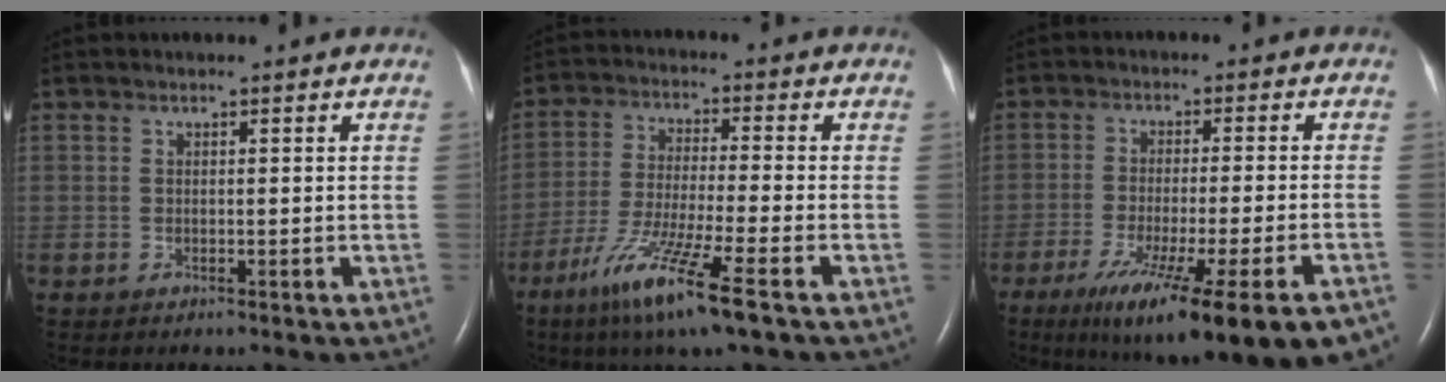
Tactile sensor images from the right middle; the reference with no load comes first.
{"total": 11.7, "force": [-6.7, -0.3, 9.6], "torque": [-0.195, -0.036, -0.125]}
{"total": 19.7, "force": [-13.1, 1.4, 14.7], "torque": [-0.173, -0.049, -0.198]}